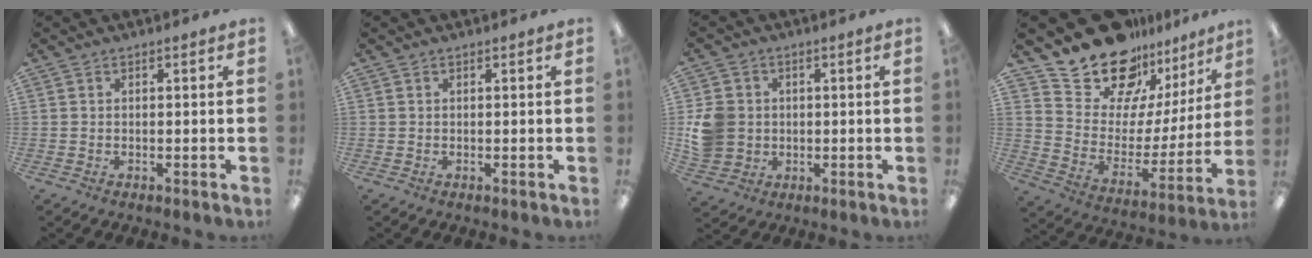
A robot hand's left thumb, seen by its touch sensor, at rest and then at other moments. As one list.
[{"total": 0.0}, {"total": 8.2, "force": [0.4, 7.6, 3.1], "torque": [-0.071, 0.014, 0.012]}, {"total": 19.2, "force": [16.2, 9.1, 4.8], "torque": [-0.098, -0.137, 0.291]}]